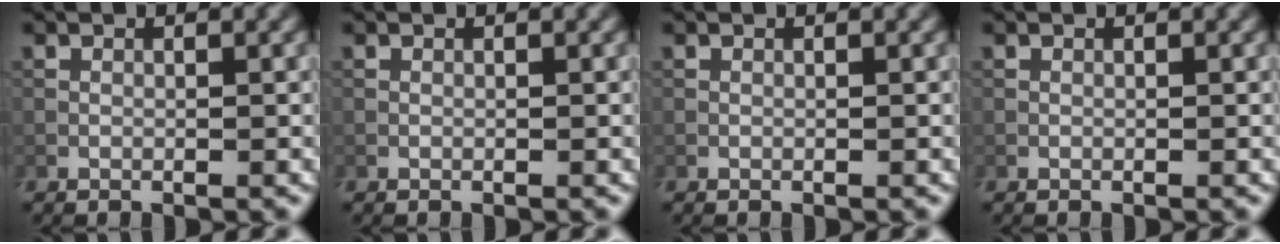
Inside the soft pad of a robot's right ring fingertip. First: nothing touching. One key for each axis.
{"total": 0.0}
{"total": 0.0}
{"total": 0.0}